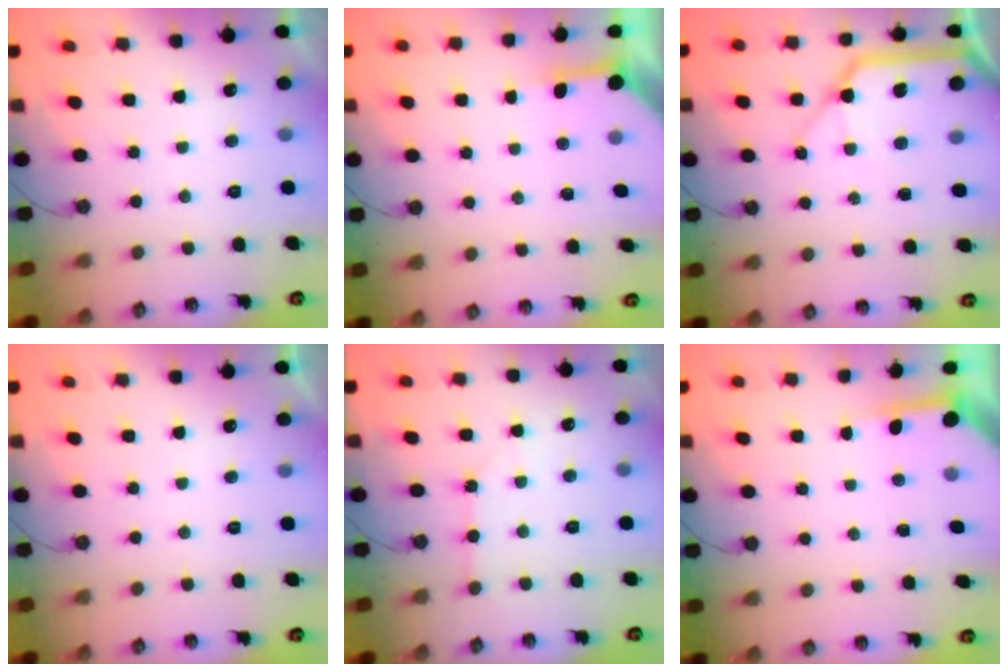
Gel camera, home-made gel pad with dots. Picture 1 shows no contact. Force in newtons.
{"total": 3.8, "press": 3.8, "slide": 0.4}
{"total": 16.2, "press": 16.1, "slide": 2.2}
{"total": 0.0}
{"total": 2.9, "press": 2.8, "slide": 0.4}
{"total": 3.8, "press": 3.7, "slide": 0.5}